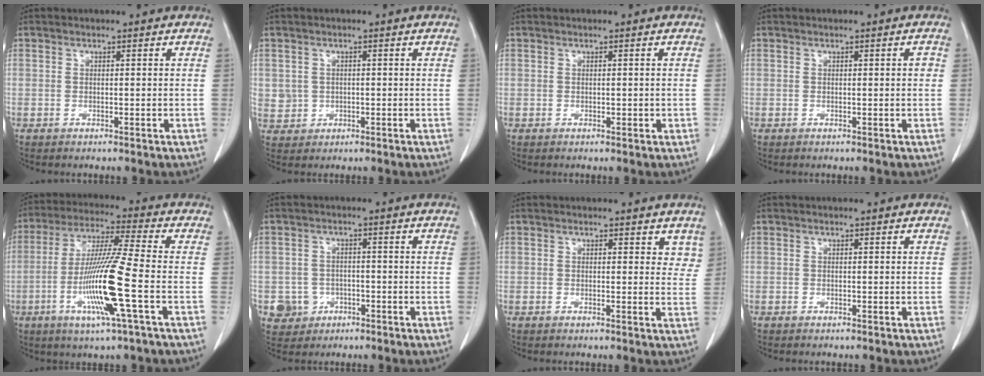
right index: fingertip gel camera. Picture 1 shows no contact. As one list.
[{"total": 3.9, "force": [0.2, 3.9, 0.8], "torque": [-0.015, 0.004, 0.016]}, {"total": 0.9, "force": [-0.1, 0.6, 0.6], "torque": [-0.007, 0.005, 0.002]}, {"total": 0.8, "force": [0.1, 0.2, 0.8], "torque": [-0.010, 0.001, 0.001]}, {"total": 13.8, "force": [-3.9, -0.8, 13.2], "torque": [-0.266, -0.015, -0.079]}, {"total": 4.7, "force": [-1.6, 4.4, 0.4], "torque": [0.001, 0.011, -0.021]}, {"total": 3.2, "force": [2.4, 1.7, 1.2], "torque": [0.006, -0.005, 0.019]}, {"total": 0.0}]